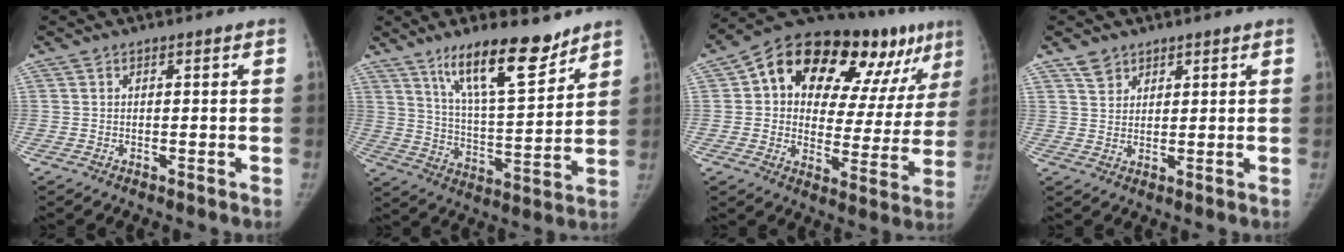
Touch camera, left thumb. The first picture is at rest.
{"total": 15.8, "force": [11.0, 4.2, 10.5], "torque": [-0.148, -0.074, 0.193]}
{"total": 25.8, "force": [12.1, 13.1, 18.7], "torque": [-0.221, 0.019, 0.179]}
{"total": 3.4, "force": [2.5, 2.3, 0.7], "torque": [0.002, -0.013, 0.047]}